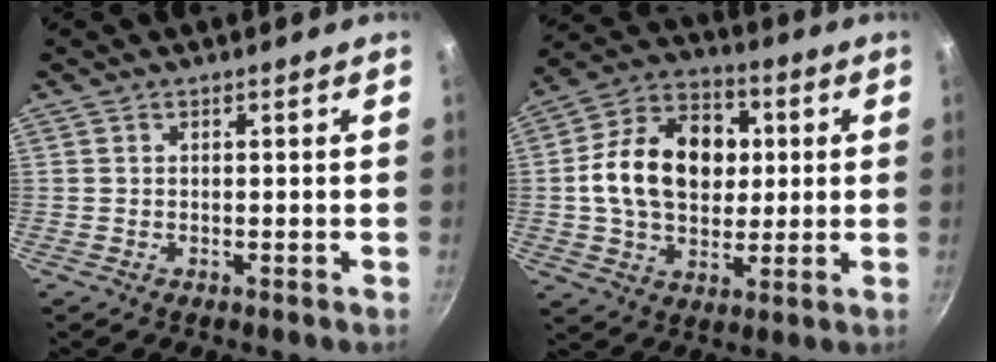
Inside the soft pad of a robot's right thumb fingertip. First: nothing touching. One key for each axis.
{"total": 18.5, "fx": 2.0, "fy": 13.4, "fz": 12.6, "tx": -0.176, "ty": 0.021, "tz": 0.022}